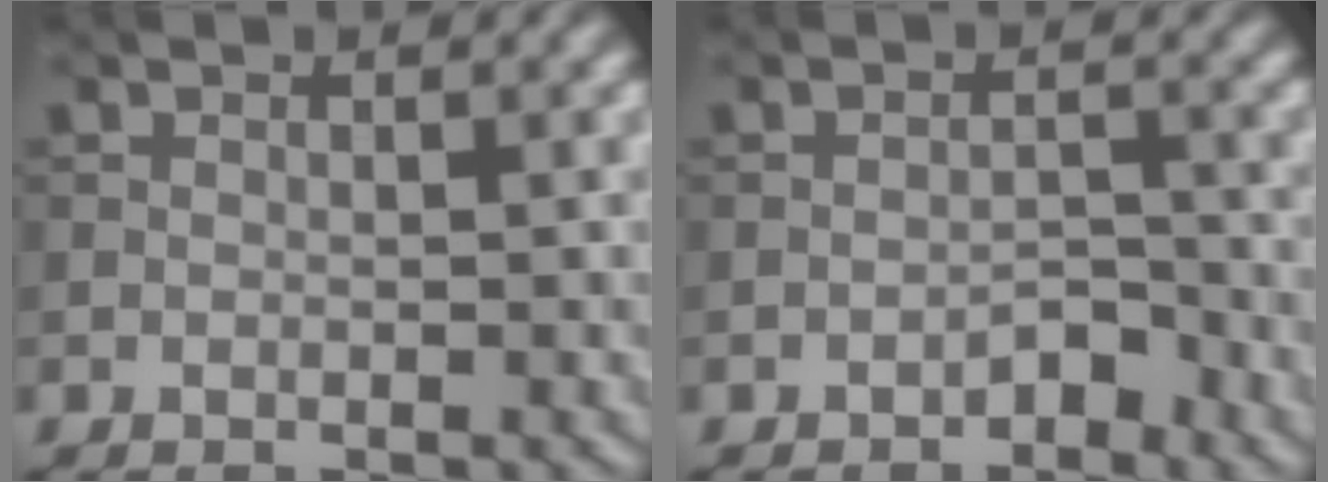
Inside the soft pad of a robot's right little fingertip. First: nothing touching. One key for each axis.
{"total": 1.8, "fx": -1.4, "fy": 0.8, "fz": 0.9, "tx": -0.011, "ty": 0.007, "tz": -0.026}